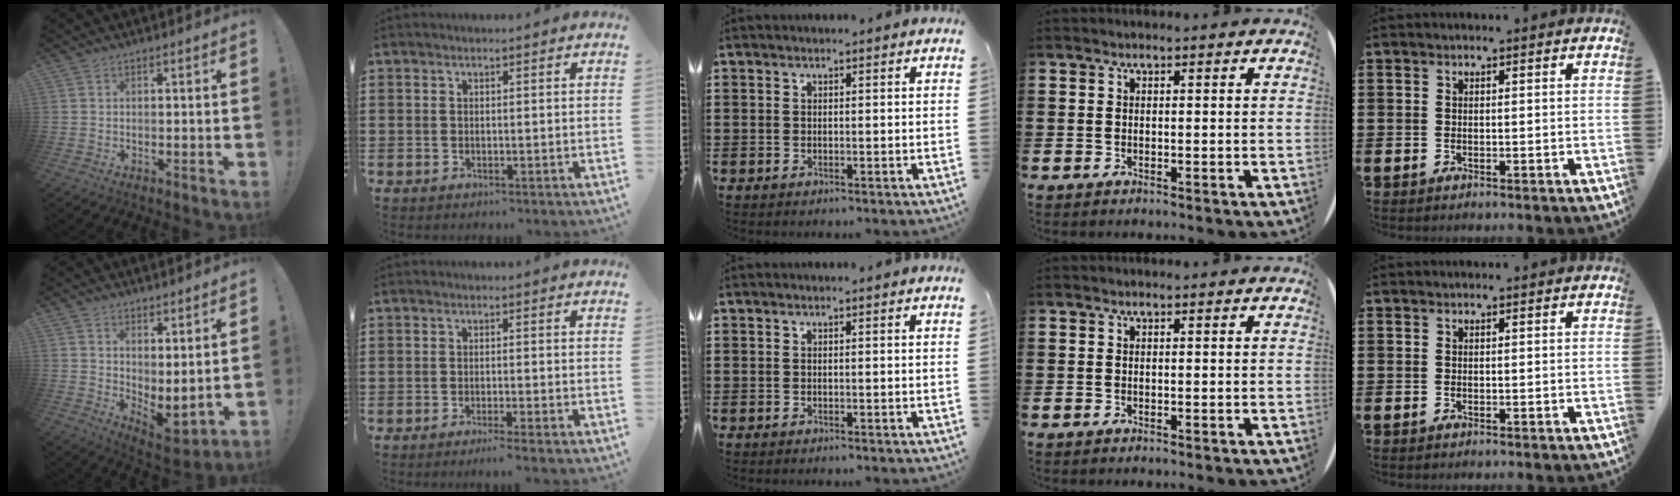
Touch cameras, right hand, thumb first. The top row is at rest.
{"thumb": {"total": 5.0, "force": [3.0, 2.0, 3.4], "torque": [-0.037, -0.048, 0.063]}, "index": {"total": 1.5, "force": [-1.2, -0.3, 0.9], "torque": [-0.015, -0.002, -0.022]}}